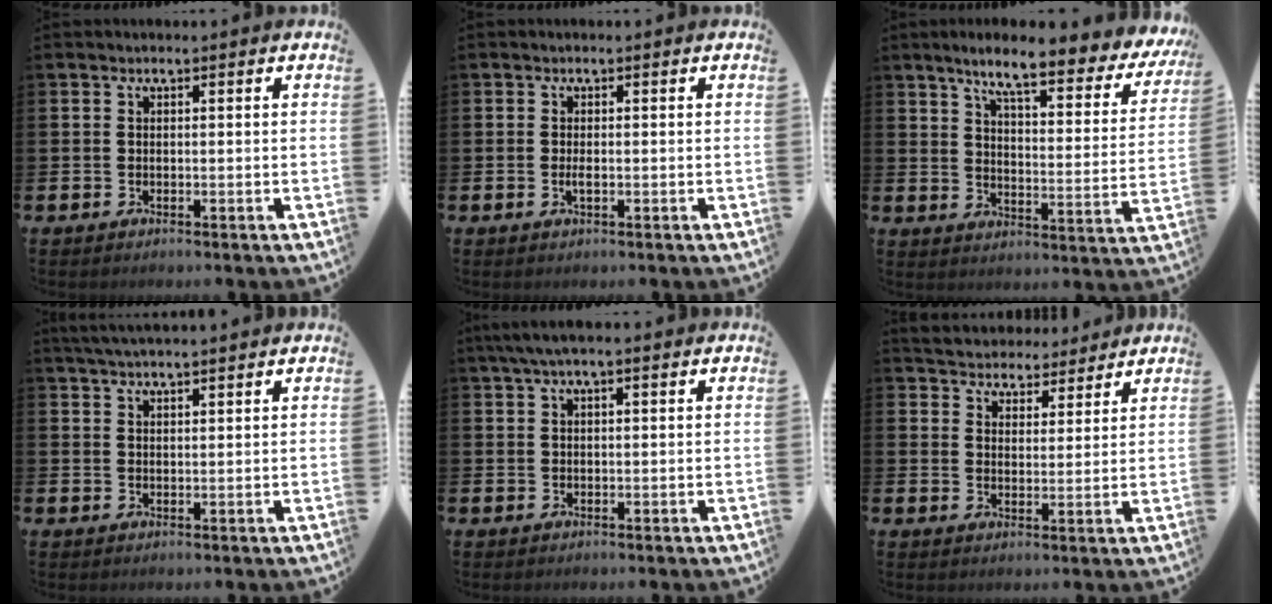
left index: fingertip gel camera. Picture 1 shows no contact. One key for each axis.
{"total": 1.0, "fx": -0.1, "fy": 0.3, "fz": 1.0, "tx": -0.022, "ty": 0.000, "tz": -0.002}
{"total": 8.2, "fx": 6.8, "fy": 1.0, "fz": 4.4, "tx": -0.102, "ty": -0.047, "tz": 0.109}
{"total": 3.4, "fx": 3.2, "fy": 0.1, "fz": 0.9, "tx": -0.021, "ty": -0.008, "tz": 0.059}
{"total": 3.0, "fx": 2.2, "fy": 0.5, "fz": 2.1, "tx": -0.043, "ty": 0.003, "tz": 0.039}
{"total": 4.7, "fx": 4.6, "fy": 1.2, "fz": -0.5, "tx": -0.012, "ty": -0.032, "tz": 0.081}